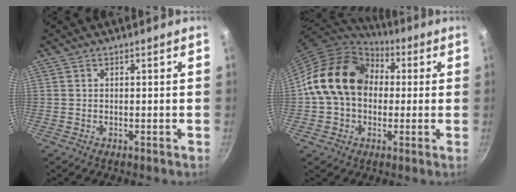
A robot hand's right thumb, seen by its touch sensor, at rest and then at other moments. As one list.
[{"total": 17.6, "force": [2.0, 13.5, 11.1], "torque": [-0.162, 0.037, 0.022]}]